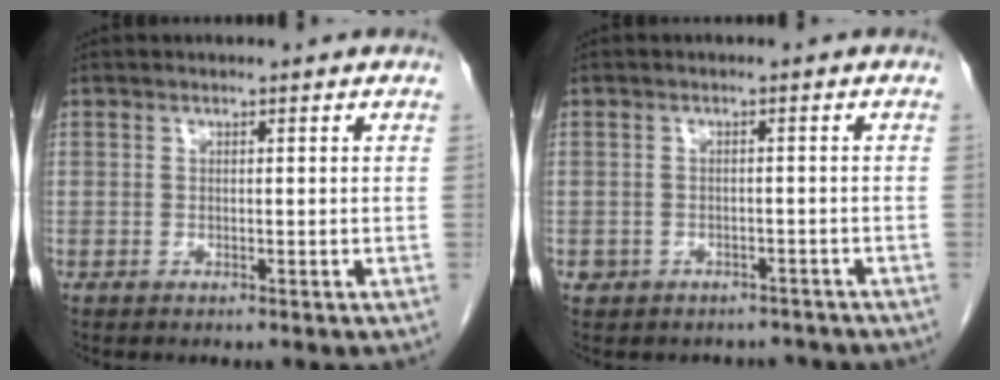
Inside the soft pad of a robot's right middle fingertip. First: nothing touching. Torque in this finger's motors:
{"motor_torque": [0.04, -0.02, 0.00, 0.00]}